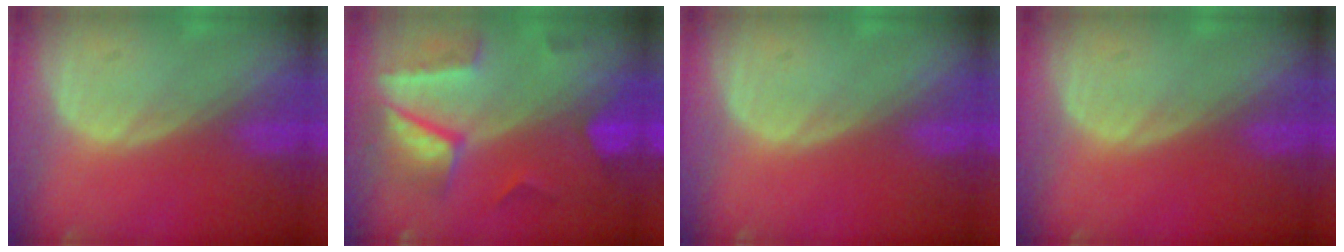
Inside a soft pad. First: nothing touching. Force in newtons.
{"total": 8.5, "press": 7.8, "slide": 3.4}
{"total": 0.0}
{"total": 0.0}